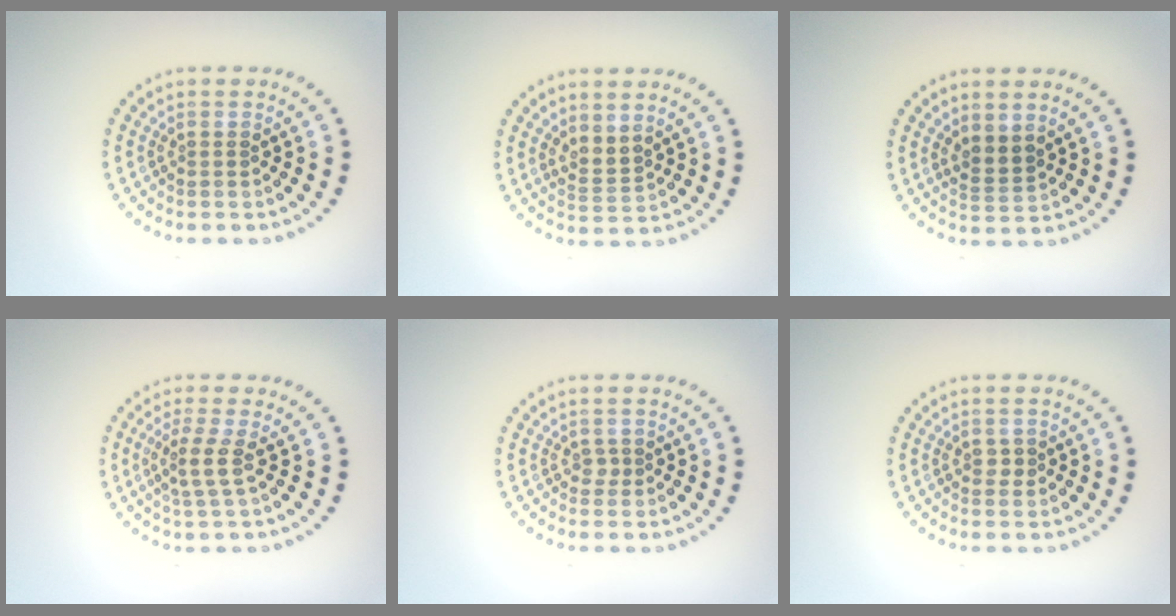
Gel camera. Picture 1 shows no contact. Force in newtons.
{"total": 1.8, "press": 1.4, "slide": 1.2}
{"total": 1.8, "press": 1.4, "slide": 1.1}
{"total": 2.2, "press": 1.7, "slide": 1.4}
{"total": 0.7, "press": 0.5, "slide": 0.5}
{"total": 0.9, "press": 0.9, "slide": 0.2}